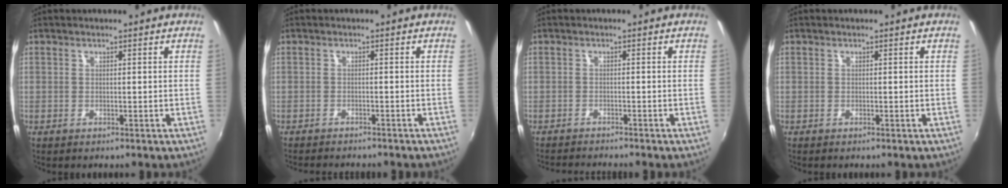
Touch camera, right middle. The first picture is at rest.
{"total": 5.6, "force": [-5.1, 1.0, 2.0], "torque": [-0.051, -0.017, -0.076]}
{"total": 4.7, "force": [-4.5, -0.2, 1.3], "torque": [-0.037, -0.016, -0.077]}
{"total": 0.0}